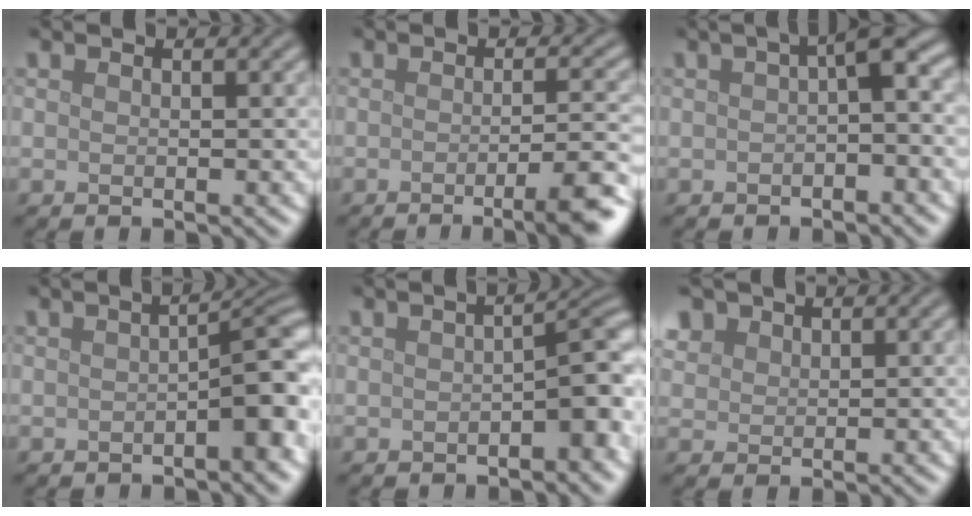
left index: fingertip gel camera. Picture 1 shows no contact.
{"total": 5.9, "force": [-2.5, 1.3, 5.2], "torque": [-0.063, -0.004, -0.040]}
{"total": 3.4, "force": [0.2, 0.8, 3.3], "torque": [-0.047, 0.014, -0.001]}
{"total": 4.8, "force": [-0.9, 1.2, 4.6], "torque": [-0.055, 0.014, -0.013]}
{"total": 4.2, "force": [-1.0, 1.3, 3.8], "torque": [-0.045, 0.012, -0.016]}
{"total": 2.3, "force": [1.4, 1.7, 0.6], "torque": [-0.023, 0.006, 0.031]}